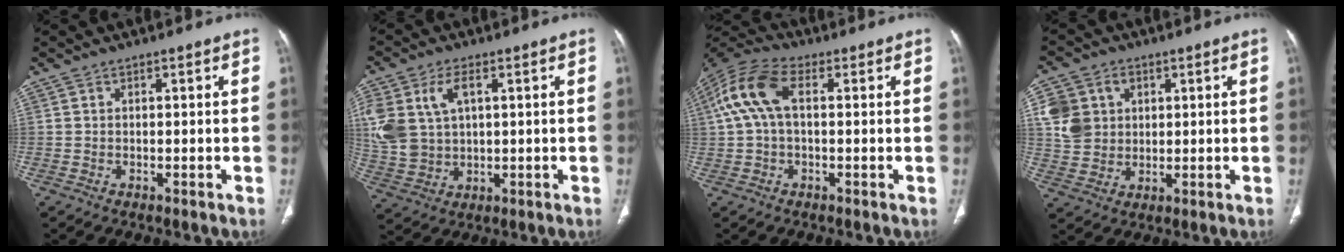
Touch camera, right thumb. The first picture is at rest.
{"total": 13.4, "force": [3.7, 8.7, 9.5], "torque": [-0.222, 0.001, 0.083]}
{"total": 10.8, "force": [1.7, 5.9, 8.9], "torque": [-0.200, 0.036, 0.027]}
{"total": 9.4, "force": [2.5, 8.1, 4.2], "torque": [-0.062, 0.000, 0.051]}